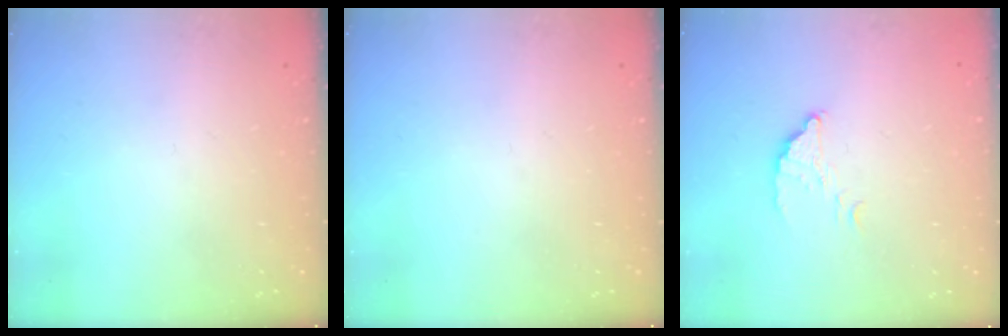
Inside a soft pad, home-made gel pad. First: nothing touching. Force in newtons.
{"total": 0.0}
{"total": 2.3, "press": 2.3, "slide": 0.0}